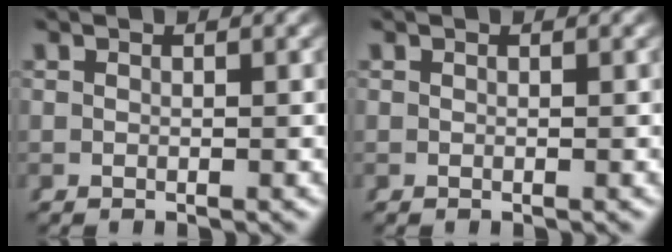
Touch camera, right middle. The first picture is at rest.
{"total": 0.0}